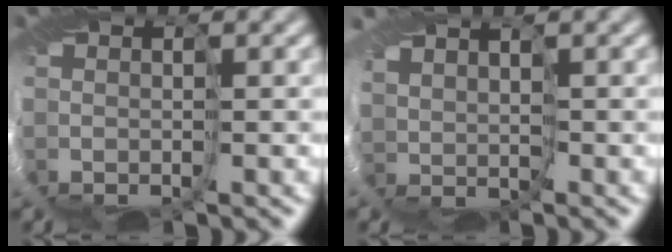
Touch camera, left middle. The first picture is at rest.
{"total": 1.6, "force": [1.6, 0.2, 0.0], "torque": [-0.010, 0.002, 0.029]}